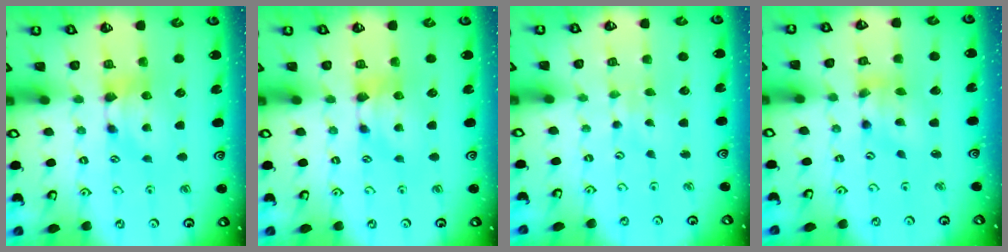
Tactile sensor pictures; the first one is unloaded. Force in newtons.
{"total": 0.0}
{"total": 2.7, "press": 2.6, "slide": 0.4}
{"total": 4.1, "press": 3.6, "slide": 1.9}